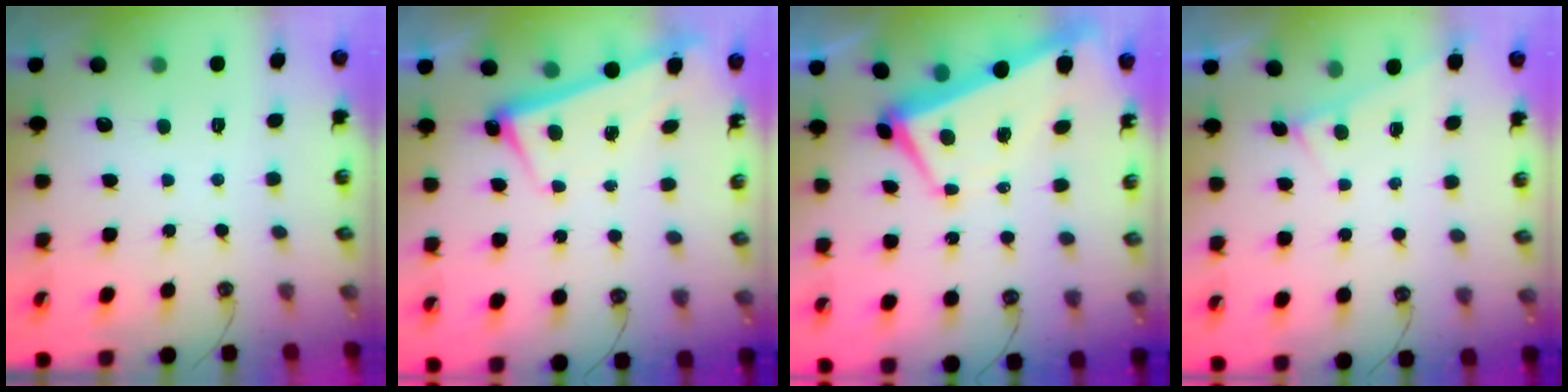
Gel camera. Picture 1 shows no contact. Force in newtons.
{"total": 2.6, "press": 2.5, "slide": 0.7}
{"total": 1.9, "press": 1.5, "slide": 1.2}
{"total": 2.3, "press": 2.3, "slide": 0.1}